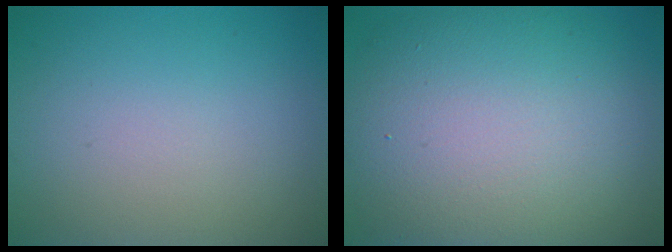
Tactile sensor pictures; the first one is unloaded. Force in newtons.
{"total": 13.8, "press": 13.8, "slide": 0.6}